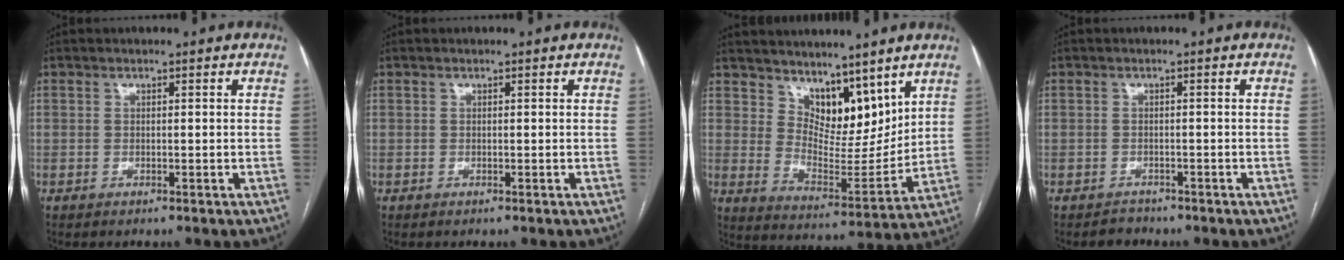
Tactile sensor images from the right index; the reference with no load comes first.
{"total": 0.0}
{"total": 10.6, "force": [7.7, 4.9, 5.3], "torque": [-0.086, -0.003, 0.146]}
{"total": 1.7, "force": [-1.4, 0.9, -0.3], "torque": [0.000, 0.000, -0.021]}